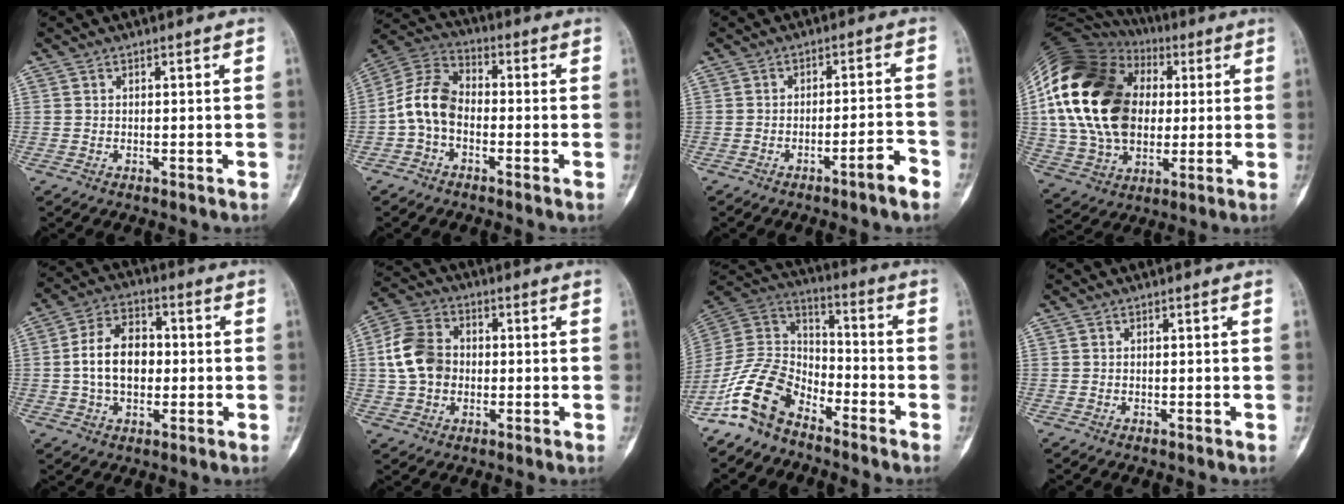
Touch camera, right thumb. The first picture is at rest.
{"total": 9.5, "force": [-2.2, 6.3, 6.7], "torque": [-0.122, 0.034, -0.058]}
{"total": 5.0, "force": [-3.3, 0.3, 3.8], "torque": [-0.059, 0.032, -0.049]}
{"total": 27.0, "force": [3.4, 19.4, 18.5], "torque": [-0.349, 0.017, 0.067]}
{"total": 11.0, "force": [-0.4, 7.4, 8.1], "torque": [-0.126, 0.022, -0.014]}
{"total": 10.3, "force": [-0.1, 8.1, 6.3], "torque": [-0.106, 0.020, -0.010]}
{"total": 12.8, "force": [-9.0, 7.0, 5.9], "torque": [-0.103, 0.083, -0.187]}
{"total": 0.0}